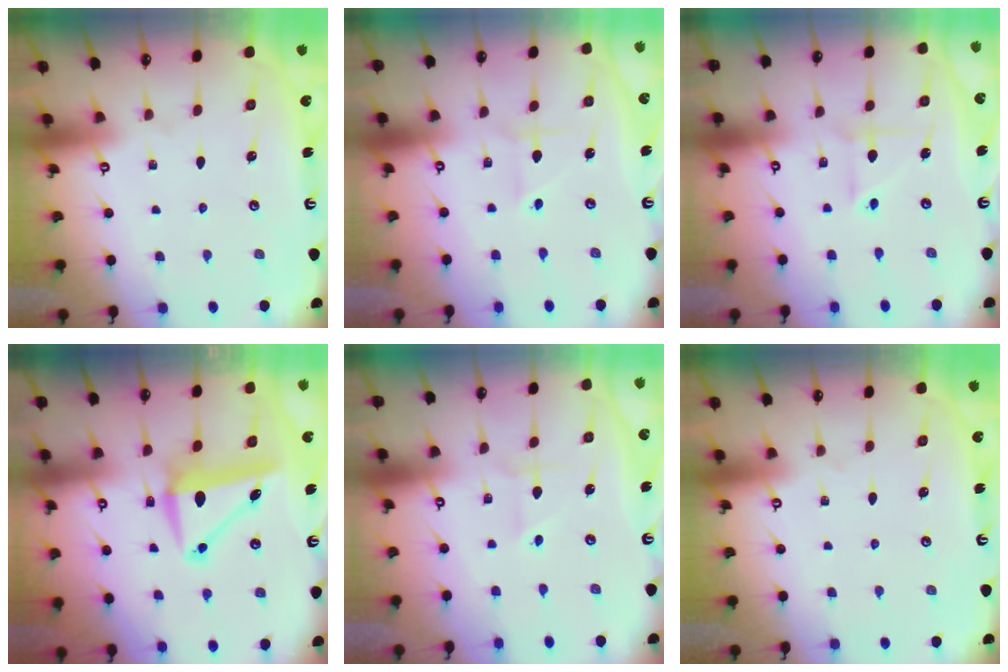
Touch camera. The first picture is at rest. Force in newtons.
{"total": 1.8, "press": 1.7, "slide": 0.7}
{"total": 3.1, "press": 2.9, "slide": 1.0}
{"total": 9.3, "press": 9.2, "slide": 1.7}
{"total": 1.7, "press": 1.7, "slide": 0.2}
{"total": 0.0}